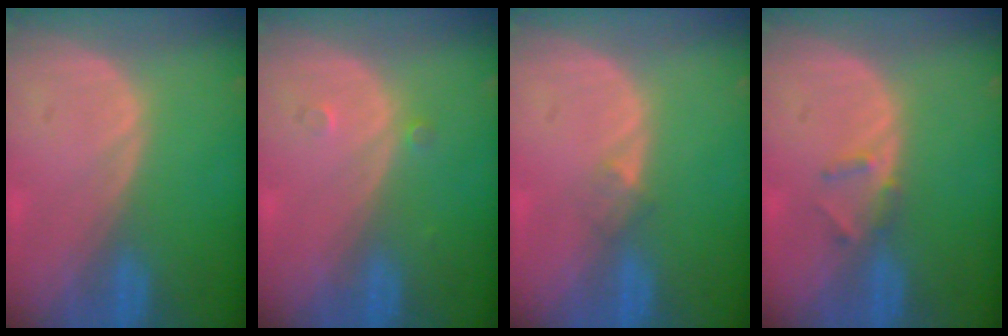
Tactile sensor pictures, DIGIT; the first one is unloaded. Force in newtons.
{"total": 1.2, "press": 1.0, "slide": 0.7}
{"total": 1.5, "press": 1.2, "slide": 1.0}
{"total": 1.9, "press": 1.7, "slide": 0.9}